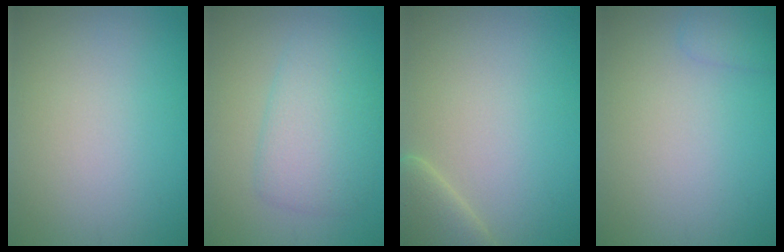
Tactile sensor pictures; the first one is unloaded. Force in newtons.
{"total": 4.3, "press": 4.3, "slide": 0.1}
{"total": 3.8, "press": 3.8, "slide": 0.4}
{"total": 1.3, "press": 1.3, "slide": 0.1}